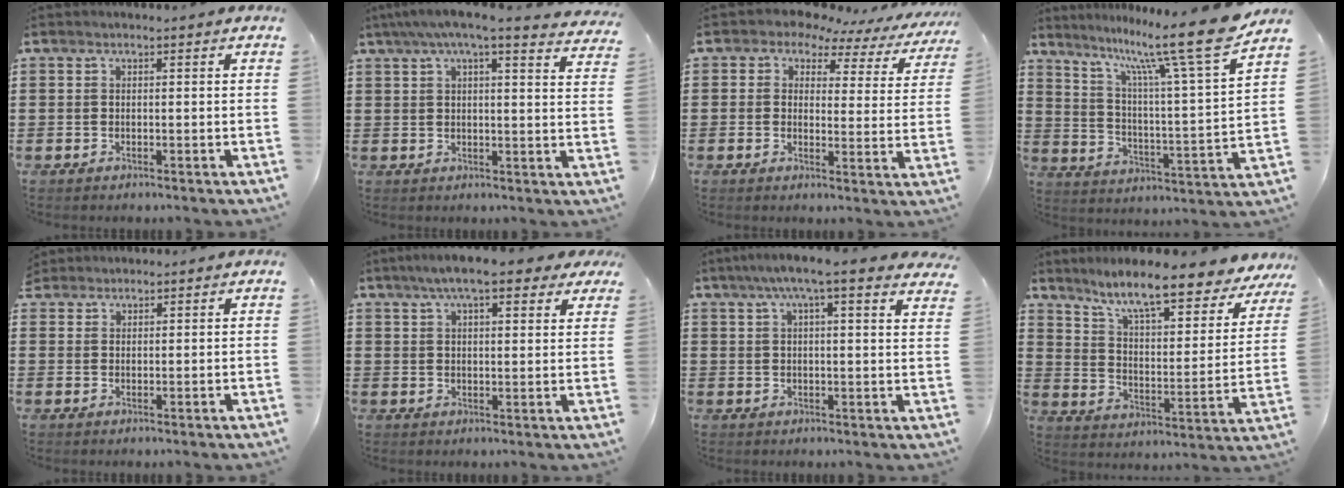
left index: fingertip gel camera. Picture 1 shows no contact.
{"total": 5.5, "force": [4.4, 0.0, 3.2], "torque": [-0.078, -0.014, 0.075]}
{"total": 3.9, "force": [3.0, 2.1, 1.2], "torque": [-0.038, -0.017, 0.045]}
{"total": 13.8, "force": [11.0, -0.2, 8.3], "torque": [-0.164, -0.074, 0.172]}
{"total": 1.7, "force": [1.6, 0.5, -0.1], "torque": [-0.003, 0.003, 0.034]}
{"total": 7.6, "force": [5.8, 1.6, 4.7], "torque": [-0.098, -0.002, 0.104]}
{"total": 6.3, "force": [4.9, 0.3, 4.1], "torque": [-0.085, -0.007, 0.083]}
{"total": 9.7, "force": [8.0, 0.3, 5.4], "torque": [-0.126, -0.056, 0.130]}